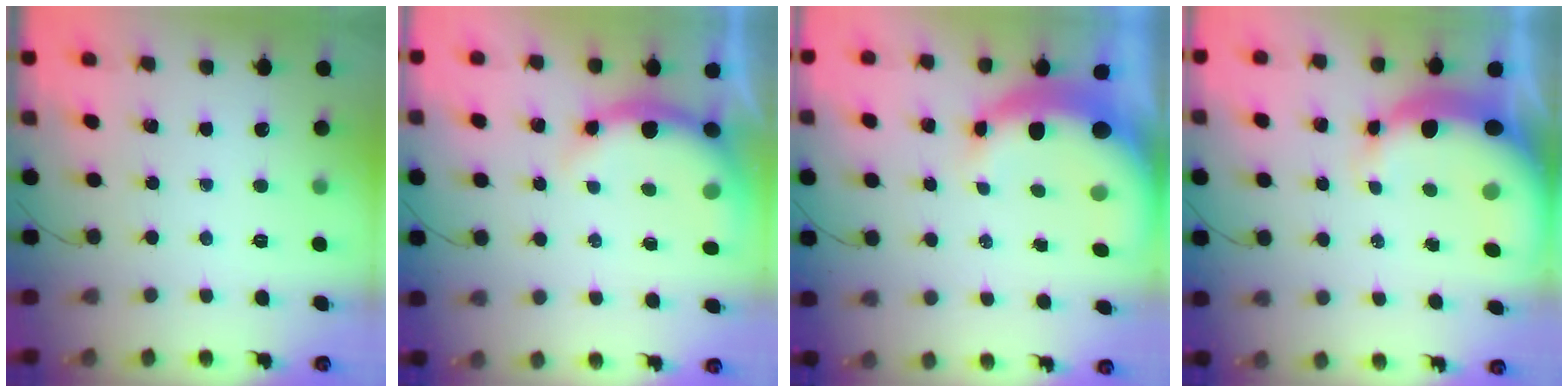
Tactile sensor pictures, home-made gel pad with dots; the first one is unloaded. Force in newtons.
{"total": 7.8, "press": 7.7, "slide": 1.3}
{"total": 10.3, "press": 10.1, "slide": 2.1}
{"total": 10.1, "press": 9.8, "slide": 2.6}